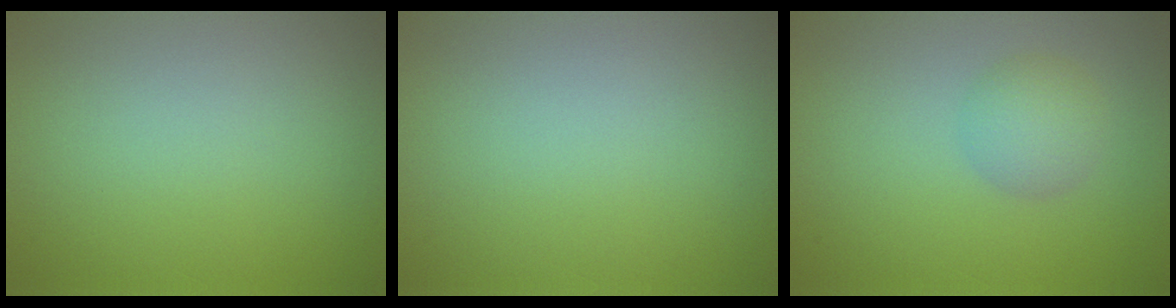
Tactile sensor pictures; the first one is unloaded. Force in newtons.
{"total": 0.0}
{"total": 2.4, "press": 2.4, "slide": 0.1}